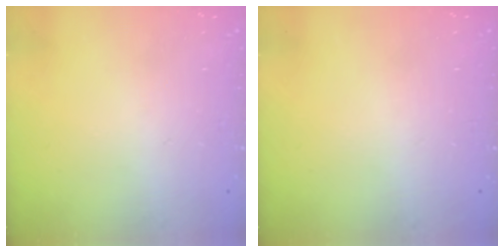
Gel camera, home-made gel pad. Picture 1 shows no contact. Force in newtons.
{"total": 0.0}